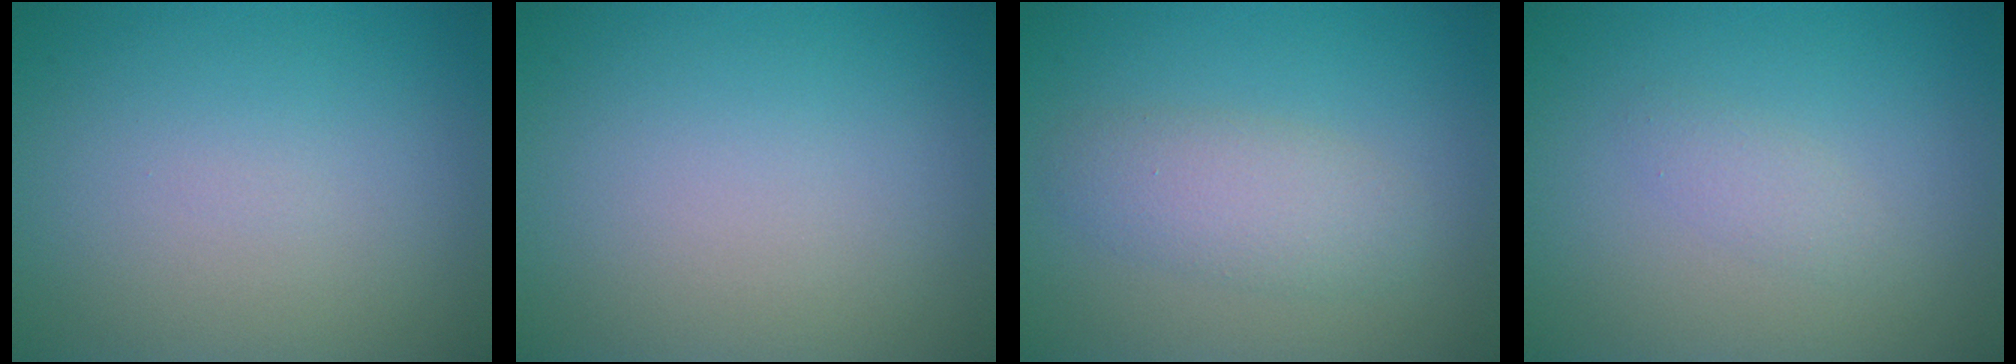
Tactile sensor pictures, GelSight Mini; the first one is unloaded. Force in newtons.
{"total": 0.0}
{"total": 3.2, "press": 3.2, "slide": 0.2}
{"total": 1.2, "press": 1.2, "slide": 0.0}